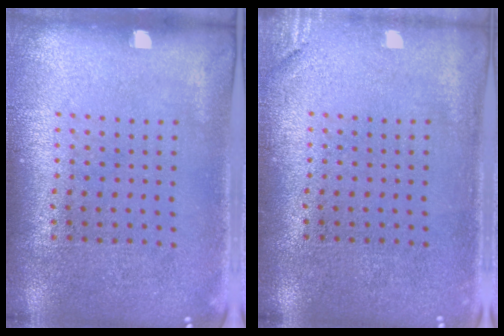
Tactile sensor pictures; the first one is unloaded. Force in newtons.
{"total": 1.3, "press": 1.2, "slide": 0.3}